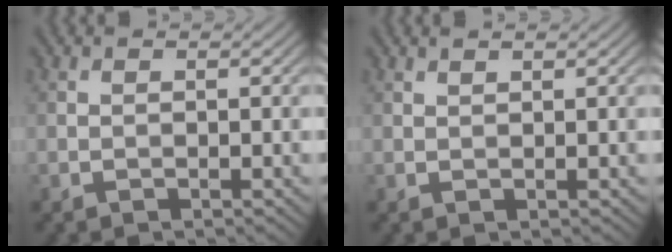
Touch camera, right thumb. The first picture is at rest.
{"total": 0.6, "force": [0.6, -0.1, 0.2], "torque": [-0.005, 0.003, 0.012]}